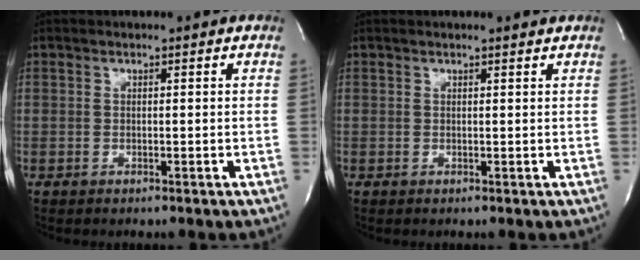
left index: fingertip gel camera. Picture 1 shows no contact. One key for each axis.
{"total": 1.5, "fx": 1.5, "fy": -0.1, "fz": 0.3, "tx": -0.010, "ty": 0.001, "tz": 0.016}